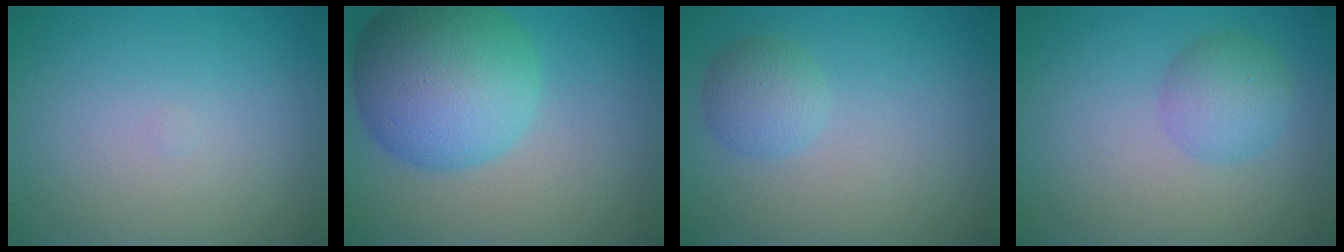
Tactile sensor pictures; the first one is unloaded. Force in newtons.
{"total": 10.5, "press": 10.4, "slide": 0.3}
{"total": 2.2, "press": 2.2, "slide": 0.1}
{"total": 2.9, "press": 2.9, "slide": 0.1}